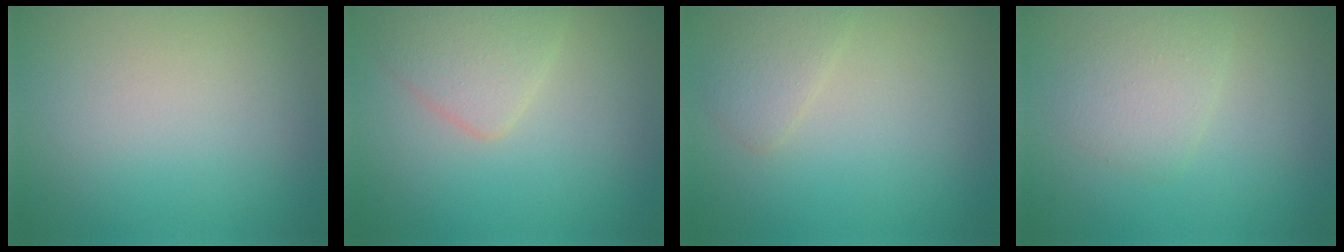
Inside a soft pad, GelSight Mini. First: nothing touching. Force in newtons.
{"total": 2.9, "press": 2.9, "slide": 0.1}
{"total": 1.7, "press": 1.7, "slide": 0.0}
{"total": 2.3, "press": 2.3, "slide": 0.1}